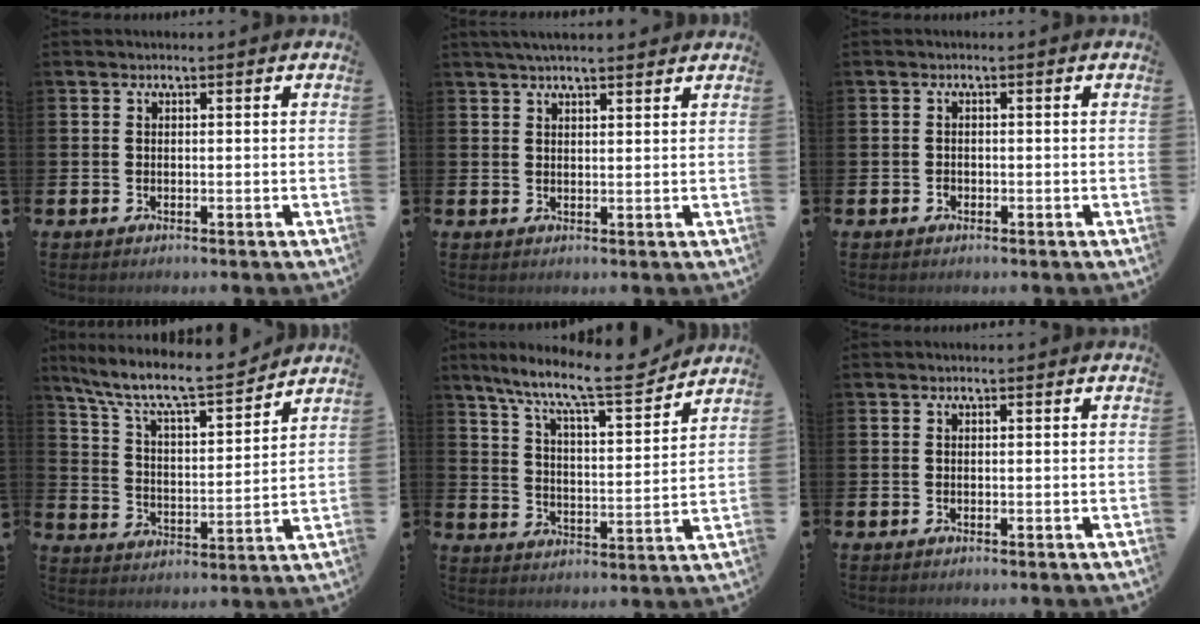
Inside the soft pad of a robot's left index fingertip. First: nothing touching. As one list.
[{"total": 2.9, "force": [2.7, 0.3, 1.2], "torque": [-0.023, -0.004, 0.048]}, {"total": 0.8, "force": [-0.4, 0.7, 0.2], "torque": [-0.009, 0.005, -0.008]}, {"total": 9.2, "force": [8.2, 1.5, 3.8], "torque": [-0.109, -0.057, 0.138]}, {"total": 10.1, "force": [9.1, 0.8, 4.3], "torque": [-0.103, -0.069, 0.149]}, {"total": 0.0}]